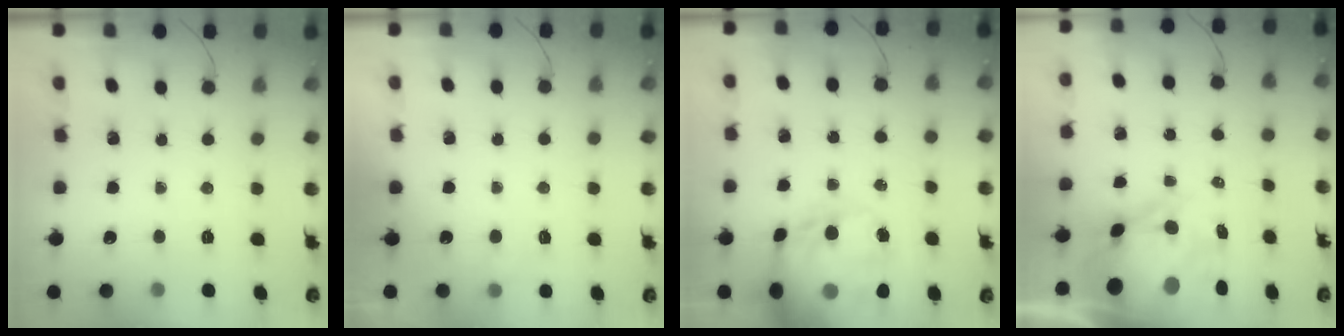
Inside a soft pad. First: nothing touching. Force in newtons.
{"total": 1.4, "press": 1.0, "slide": 1.0}
{"total": 21.3, "press": 20.7, "slide": 5.1}
{"total": 16.3, "press": 15.8, "slide": 3.8}